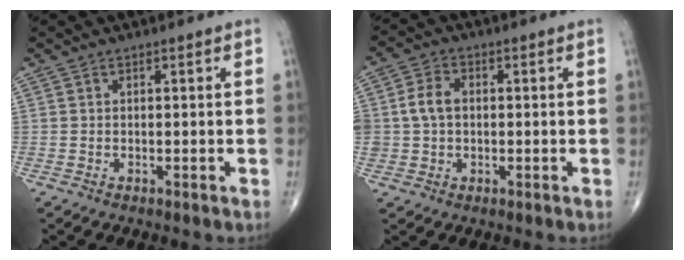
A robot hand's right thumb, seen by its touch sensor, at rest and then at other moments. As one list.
[{"total": 5.5, "force": [0.3, 4.2, 3.6], "torque": [-0.066, 0.013, 0.003]}]